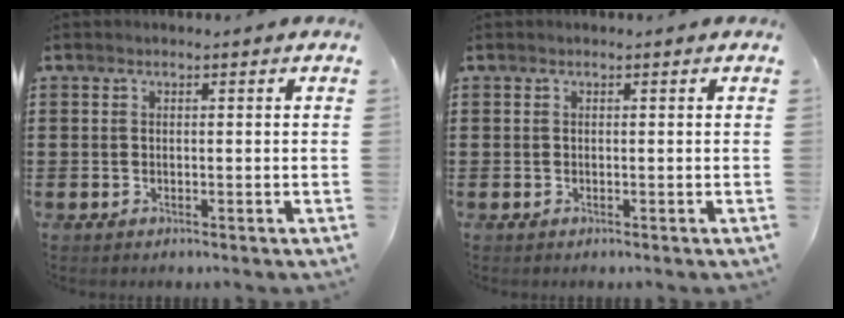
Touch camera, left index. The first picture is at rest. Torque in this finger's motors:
{"motor_torque": [0.00, 0.00, 0.00, -0.01]}